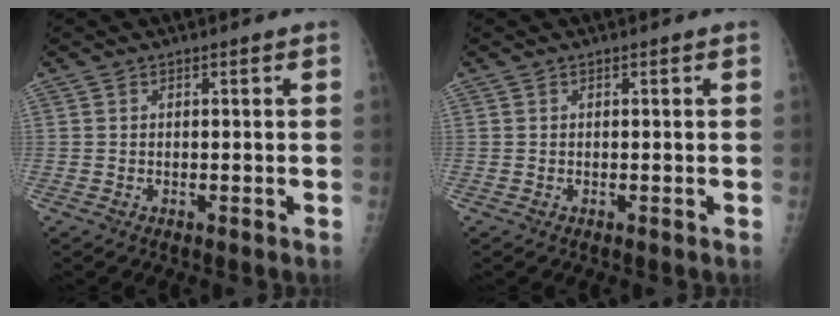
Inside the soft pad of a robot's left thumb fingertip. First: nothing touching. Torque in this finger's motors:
{"motor_torque": [0.00, 0.00, -0.07, -0.09, 0.01]}